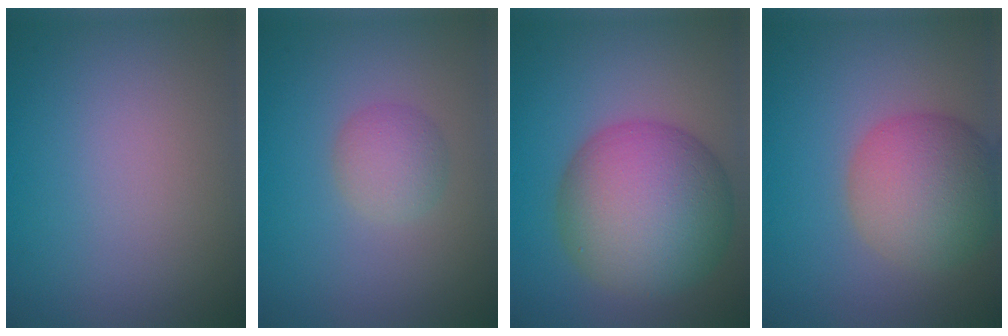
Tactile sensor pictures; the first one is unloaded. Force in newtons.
{"total": 2.3, "press": 2.3, "slide": 0.1}
{"total": 11.2, "press": 11.2, "slide": 0.5}
{"total": 7.2, "press": 7.2, "slide": 0.5}